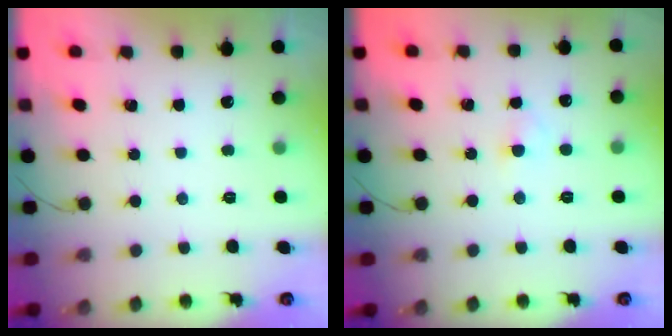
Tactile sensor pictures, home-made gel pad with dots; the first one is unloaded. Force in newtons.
{"total": 2.1, "press": 1.8, "slide": 0.9}